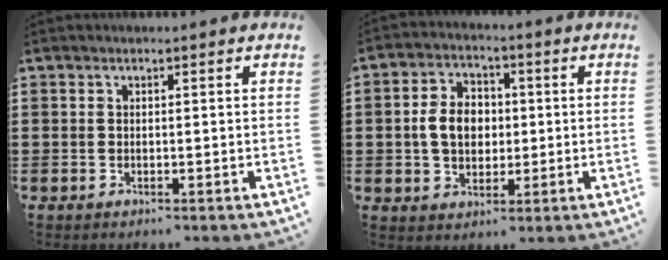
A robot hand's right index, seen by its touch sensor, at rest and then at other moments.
{"total": 6.7, "force": [-0.1, 5.0, 4.4], "torque": [-0.102, 0.008, -0.010]}